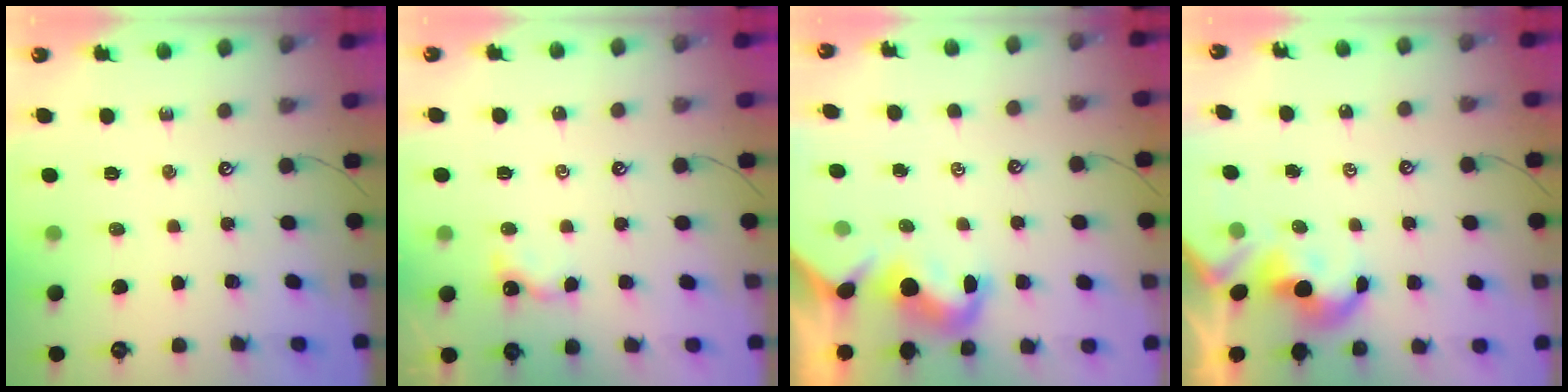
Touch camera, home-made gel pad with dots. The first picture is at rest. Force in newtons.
{"total": 0.5, "press": 0.4, "slide": 0.3}
{"total": 1.7, "press": 1.6, "slide": 0.5}
{"total": 3.8, "press": 3.8, "slide": 0.7}